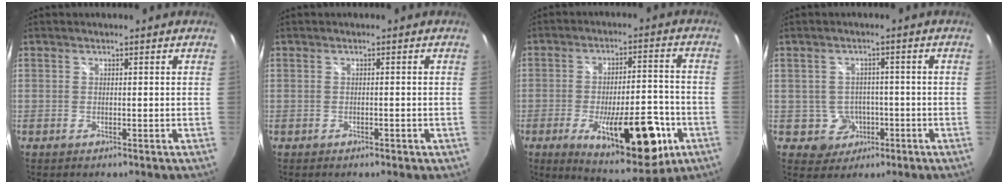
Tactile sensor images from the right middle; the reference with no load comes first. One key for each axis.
{"total": 1.5, "fx": -1.1, "fy": 0.7, "fz": 0.8, "tx": -0.013, "ty": -0.001, "tz": -0.012}
{"total": 19.0, "fx": -7.9, "fy": 7.1, "fz": 15.8, "tx": -0.244, "ty": -0.015, "tz": -0.097}
{"total": 5.0, "fx": -1.6, "fy": 4.7, "fz": 0.6, "tx": -0.025, "ty": 0.014, "tz": -0.010}